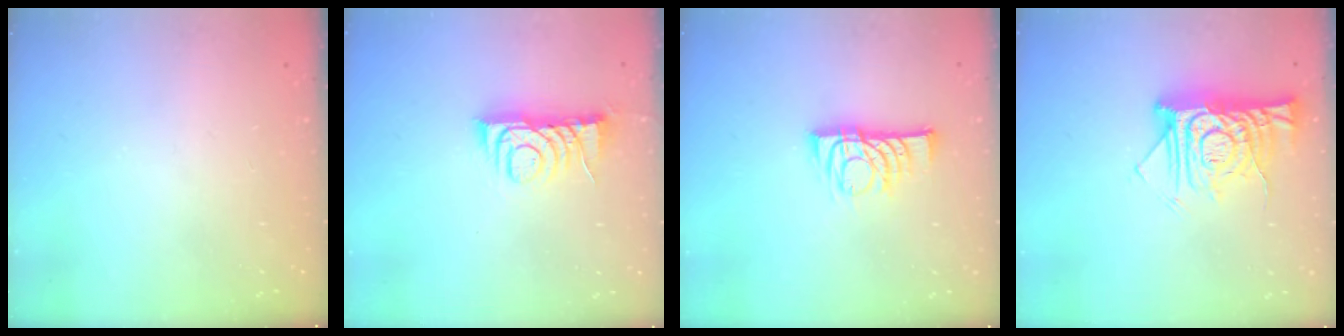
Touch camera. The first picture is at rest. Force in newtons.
{"total": 8.0, "press": 7.9, "slide": 0.4}
{"total": 10.2, "press": 10.1, "slide": 0.8}
{"total": 14.7, "press": 14.6, "slide": 1.8}